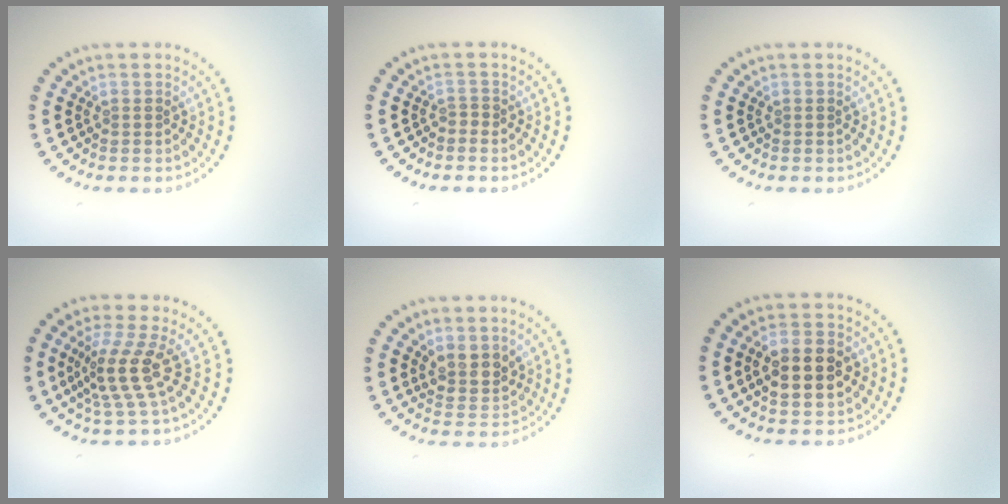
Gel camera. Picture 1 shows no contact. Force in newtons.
{"total": 0.6, "press": 0.3, "slide": 0.5}
{"total": 0.0}
{"total": 3.8, "press": 2.8, "slide": 2.6}
{"total": 2.4, "press": 2.1, "slide": 1.2}
{"total": 4.3, "press": 4.3, "slide": 0.3}